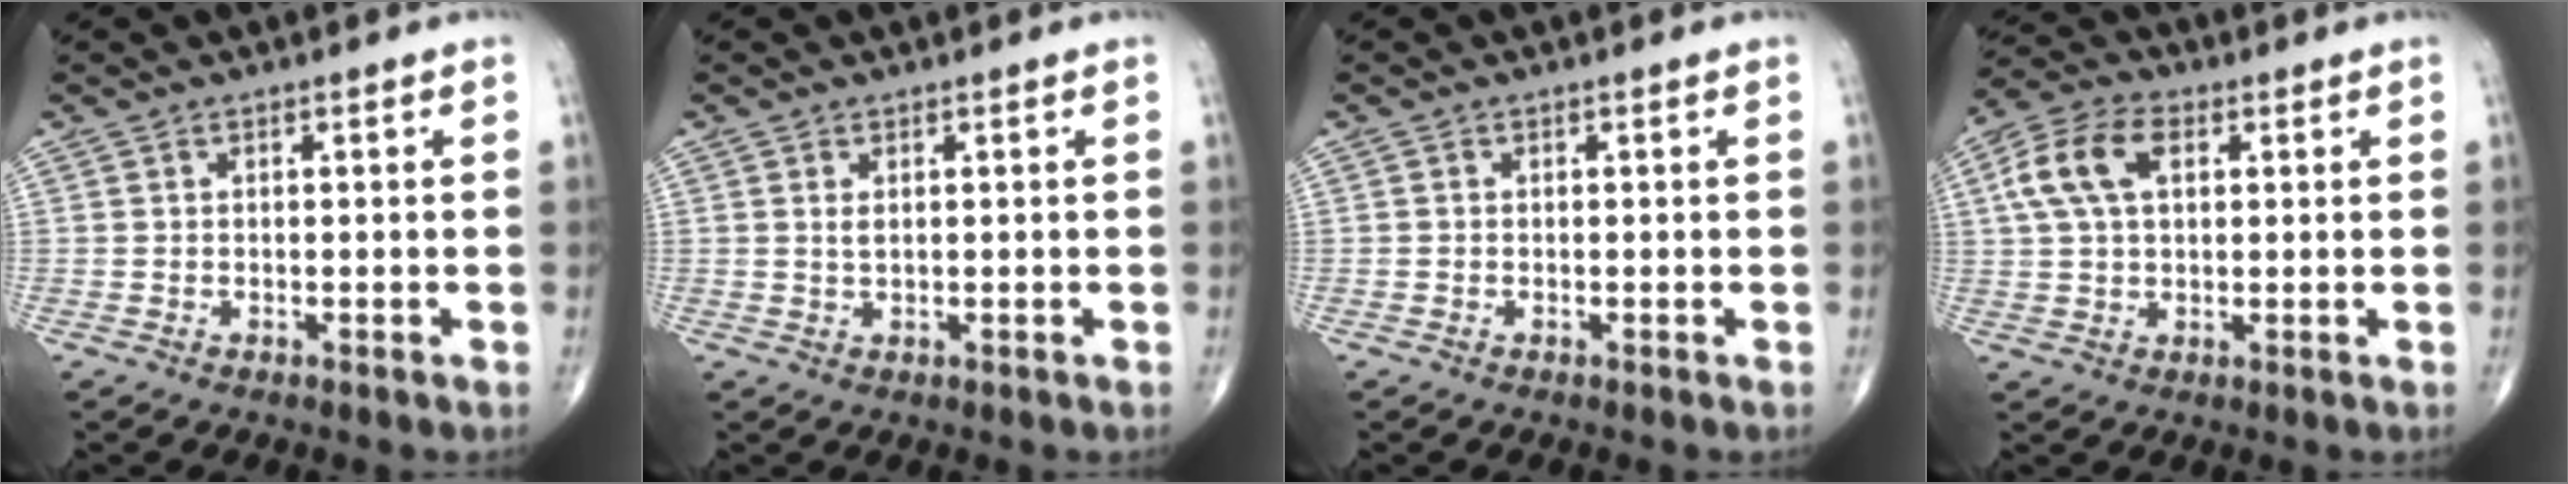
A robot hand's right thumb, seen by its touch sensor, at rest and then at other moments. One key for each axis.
{"total": 1.3, "fx": 0.4, "fy": 0.6, "fz": 1.1, "tx": -0.022, "ty": -0.001, "tz": 0.013}
{"total": 0.0}
{"total": 10.1, "fx": 2.8, "fy": 6.1, "fz": 7.6, "tx": -0.152, "ty": 0.020, "tz": 0.047}